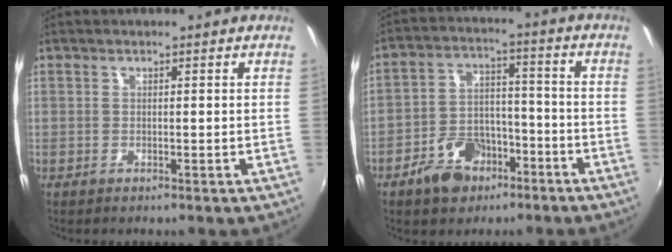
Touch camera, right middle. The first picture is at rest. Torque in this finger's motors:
{"motor_torque": [0.66, -0.61, 0.31, 0.09]}